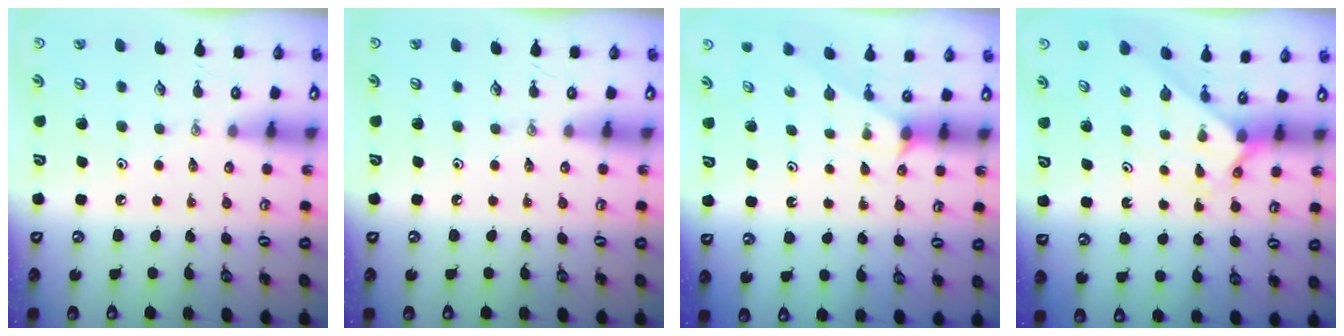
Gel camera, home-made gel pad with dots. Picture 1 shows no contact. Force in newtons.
{"total": 0.0}
{"total": 2.0, "press": 2.0, "slide": 0.2}
{"total": 2.2, "press": 2.2, "slide": 0.3}